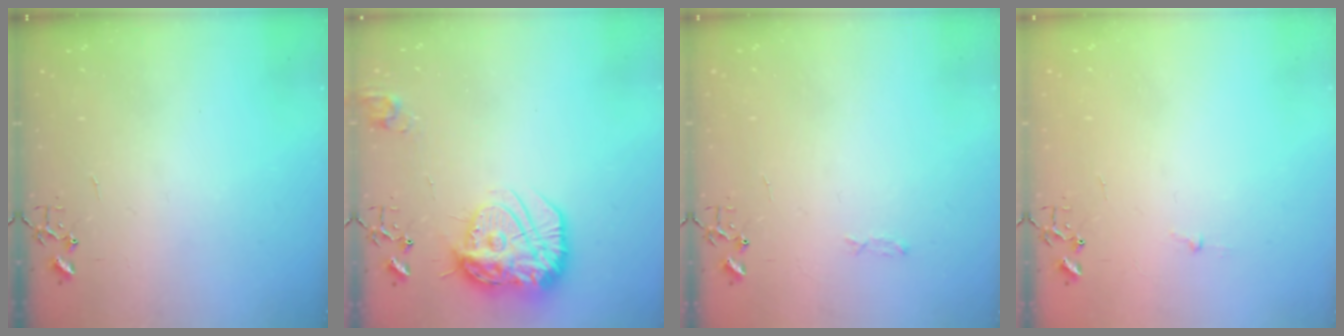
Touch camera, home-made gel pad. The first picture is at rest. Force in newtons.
{"total": 19.1, "press": 19.1, "slide": 1.1}
{"total": 3.3, "press": 3.3, "slide": 0.5}
{"total": 2.7, "press": 2.7, "slide": 0.3}